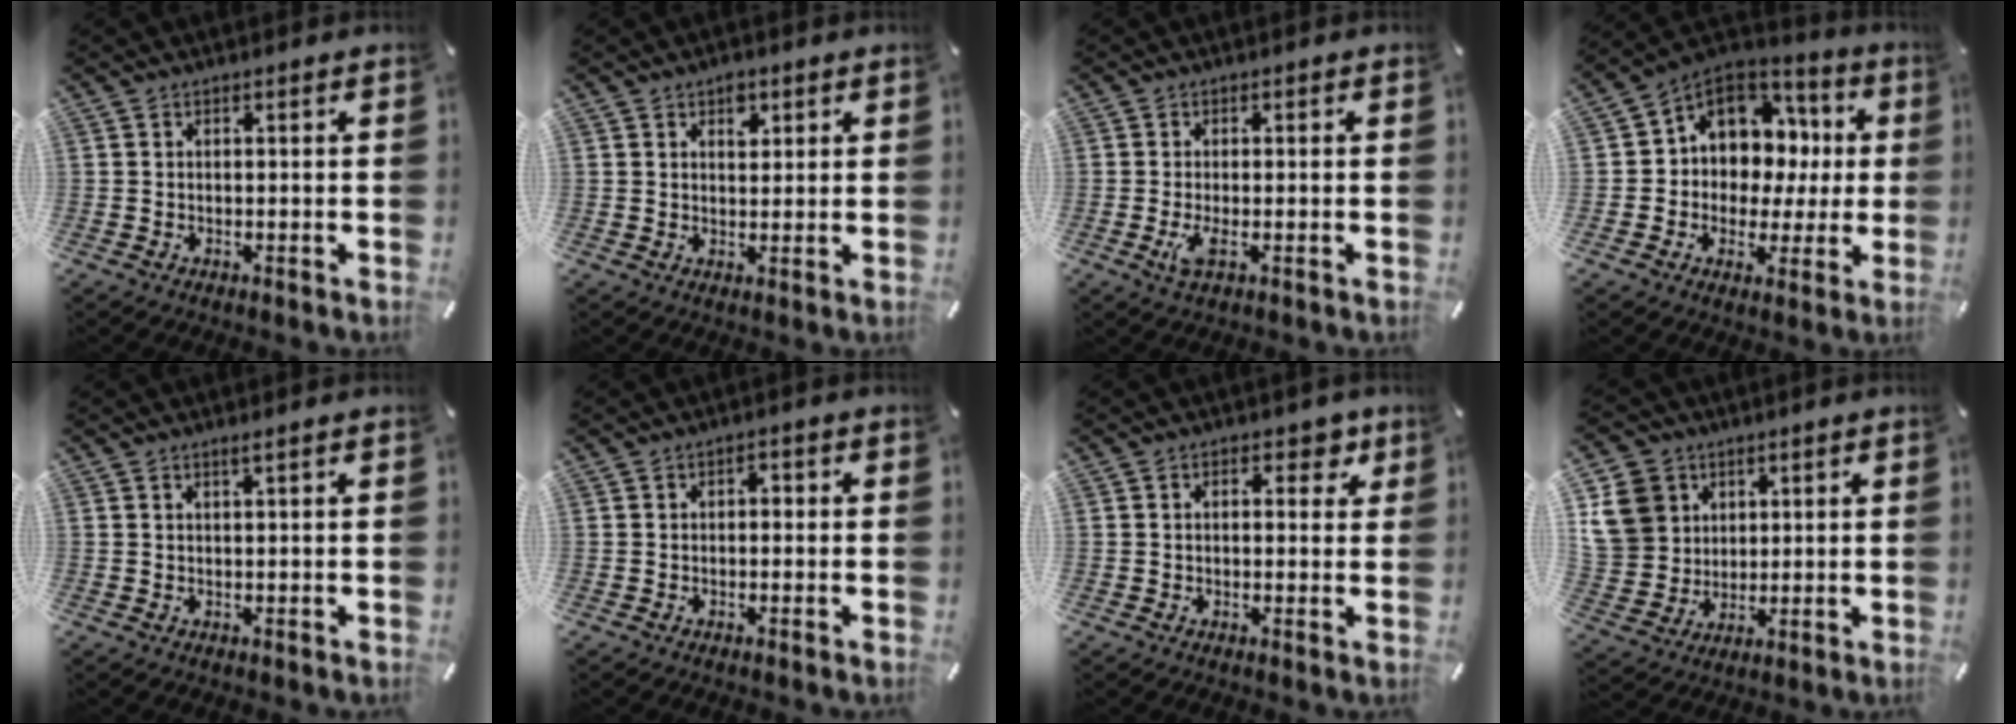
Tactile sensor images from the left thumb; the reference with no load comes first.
{"total": 3.3, "force": [1.7, 2.3, 1.7], "torque": [-0.006, -0.009, 0.023]}
{"total": 3.7, "force": [-0.9, 1.3, 3.3], "torque": [-0.075, -0.005, -0.020]}
{"total": 10.3, "force": [2.6, 9.3, 3.4], "torque": [-0.062, -0.026, 0.056]}
{"total": 1.2, "force": [0.7, -0.2, 1.0], "torque": [-0.019, -0.001, 0.012]}
{"total": 1.4, "force": [-0.6, 0.9, 0.9], "torque": [-0.018, 0.008, -0.016]}
{"total": 4.1, "force": [1.6, 2.5, 2.9], "torque": [-0.022, -0.002, 0.016]}
{"total": 11.6, "force": [4.3, 10.3, 3.2], "torque": [-0.084, -0.011, 0.086]}